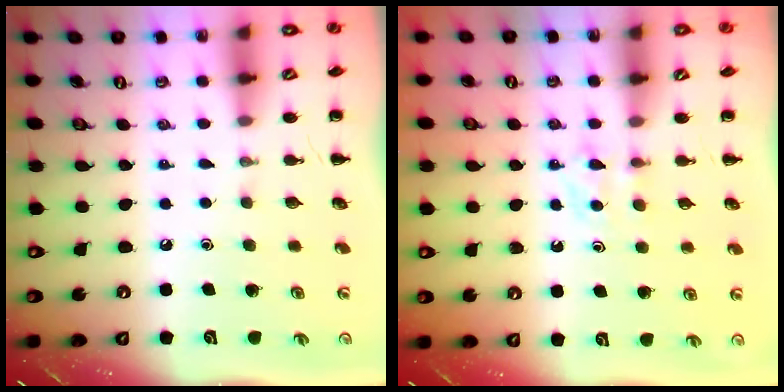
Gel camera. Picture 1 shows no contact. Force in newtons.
{"total": 4.1, "press": 3.9, "slide": 1.3}